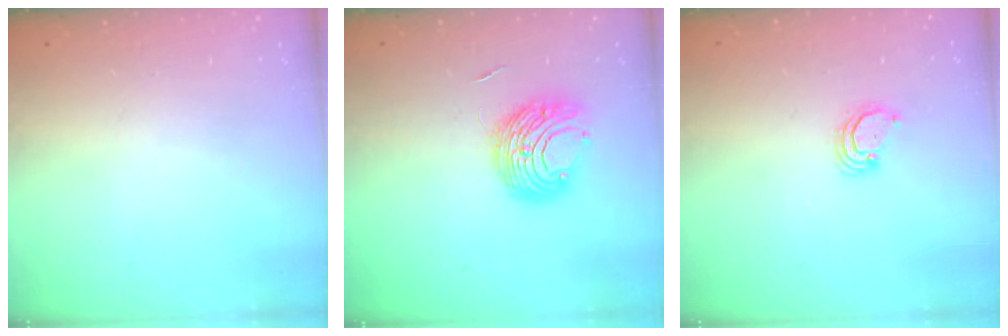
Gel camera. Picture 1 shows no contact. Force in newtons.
{"total": 9.4, "press": 9.3, "slide": 1.0}
{"total": 2.9, "press": 2.9, "slide": 0.3}